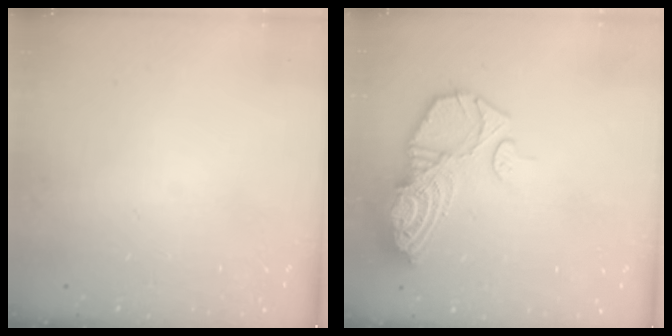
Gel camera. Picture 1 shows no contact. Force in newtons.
{"total": 13.5, "press": 13.5, "slide": 1.1}